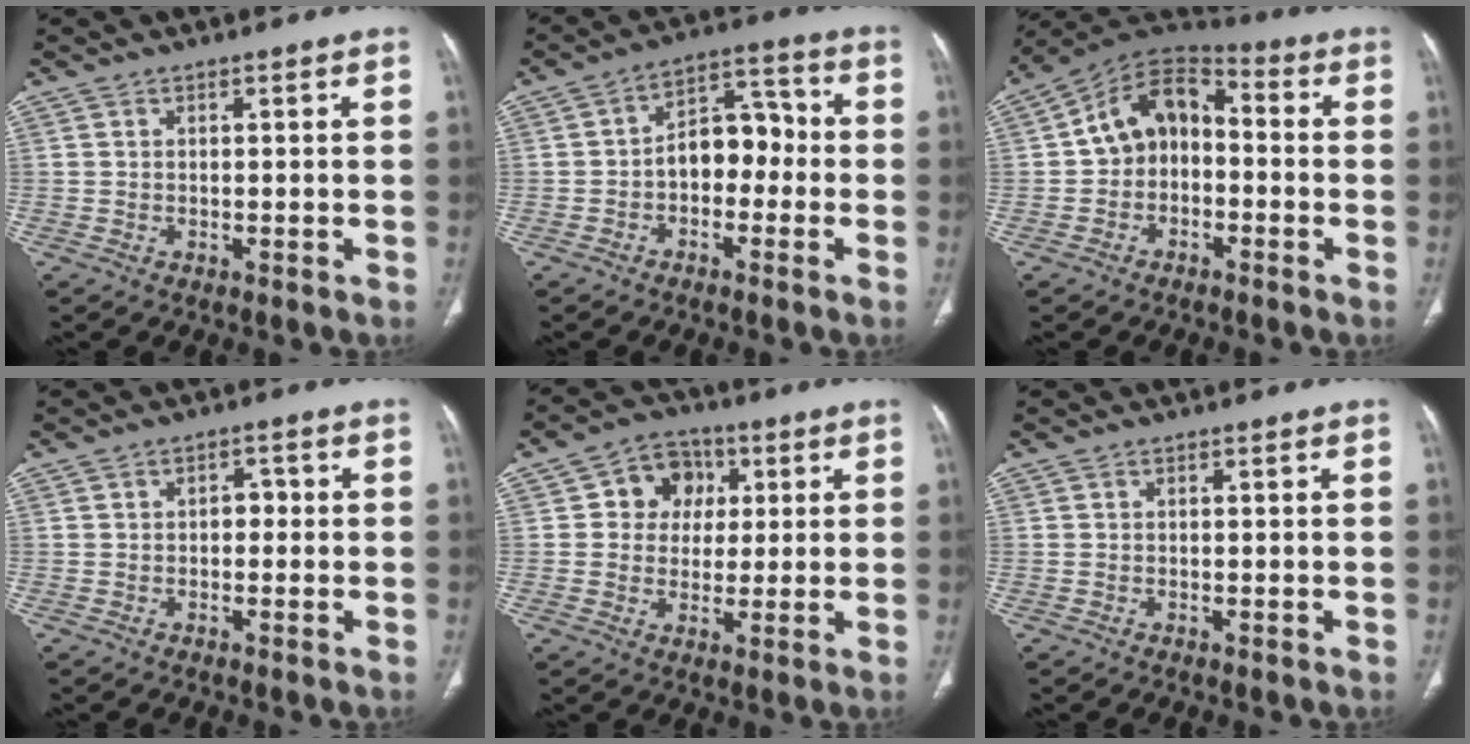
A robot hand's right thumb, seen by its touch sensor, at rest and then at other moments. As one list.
[{"total": 8.9, "force": [-1.6, 6.0, 6.3], "torque": [-0.064, 0.043, -0.040]}, {"total": 11.1, "force": [-1.0, 8.3, 7.4], "torque": [-0.094, 0.046, -0.035]}, {"total": 2.3, "force": [-0.1, 1.6, 1.6], "torque": [-0.008, 0.009, -0.009]}, {"total": 8.7, "force": [2.0, 7.6, 3.8], "torque": [-0.011, 0.004, 0.026]}, {"total": 0.0}]